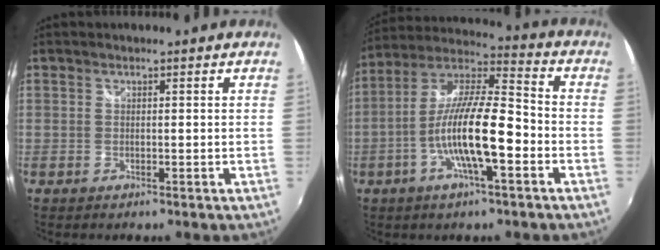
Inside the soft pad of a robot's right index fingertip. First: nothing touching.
{"total": 14.7, "force": [-4.7, 3.1, 13.5], "torque": [-0.259, -0.002, -0.092]}